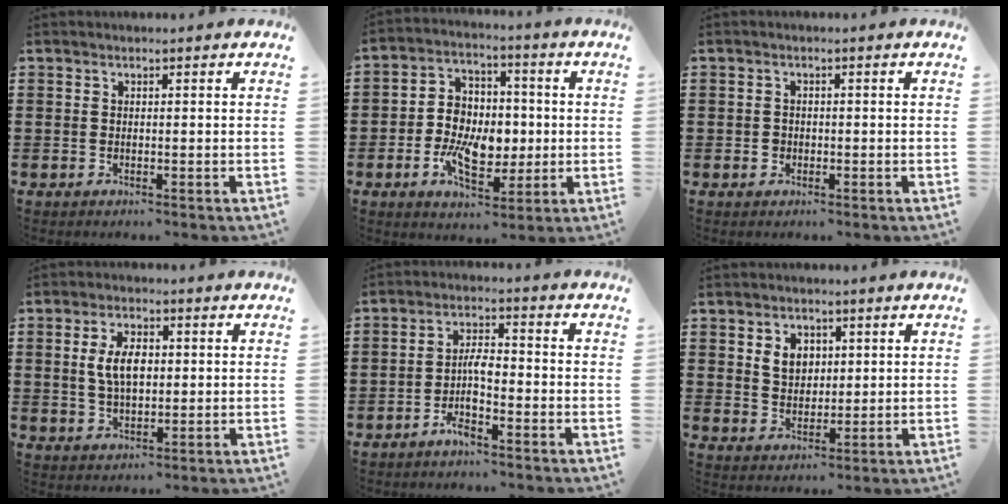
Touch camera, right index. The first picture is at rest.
{"total": 8.9, "force": [-1.4, 6.2, 6.3], "torque": [-0.121, 0.008, -0.028]}
{"total": 1.1, "force": [-0.4, 1.0, 0.4], "torque": [-0.010, 0.002, -0.008]}
{"total": 6.1, "force": [0.7, 3.2, 5.1], "torque": [-0.104, 0.006, 0.007]}
{"total": 4.7, "force": [-2.2, 1.3, 3.9], "torque": [-0.083, 0.008, -0.047]}
{"total": 4.3, "force": [1.5, 3.4, 2.2], "torque": [-0.056, 0.011, 0.025]}